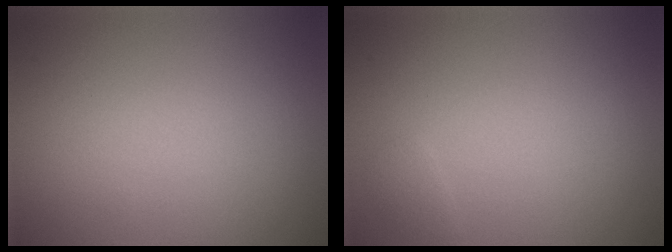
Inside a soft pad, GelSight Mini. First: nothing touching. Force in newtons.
{"total": 0.6, "press": 0.6, "slide": 0.0}